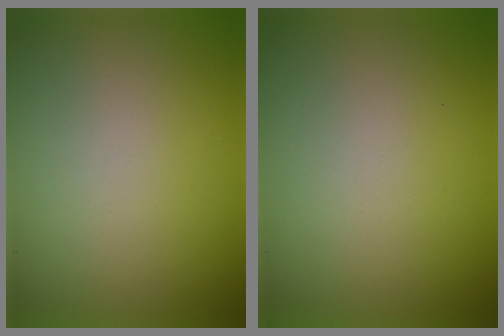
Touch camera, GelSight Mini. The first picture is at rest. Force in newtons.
{"total": 0.0}